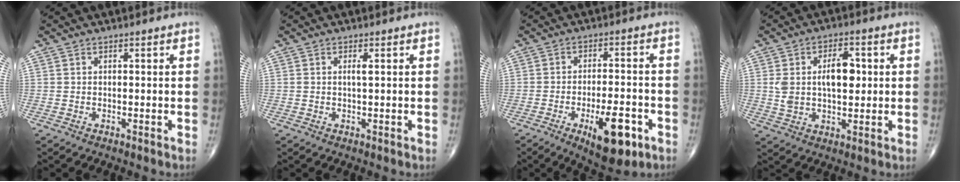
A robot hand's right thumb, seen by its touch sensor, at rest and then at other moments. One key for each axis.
{"total": 1.2, "fx": 0.3, "fy": 0.1, "fz": 1.1, "tx": -0.026, "ty": 0.000, "tz": 0.005}
{"total": 12.1, "fx": -5.3, "fy": 4.6, "fz": 9.8, "tx": -0.132, "ty": 0.017, "tz": -0.071}
{"total": 9.7, "fx": 1.5, "fy": 5.2, "fz": 8.0, "tx": -0.127, "ty": 0.007, "tz": 0.030}